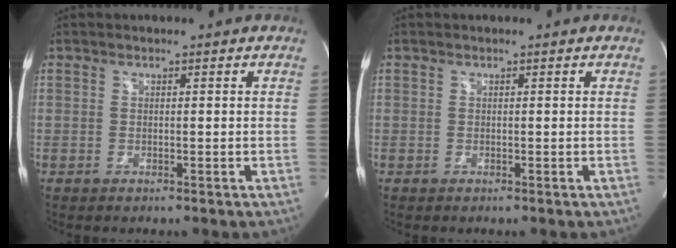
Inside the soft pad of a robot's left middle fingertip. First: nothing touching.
{"total": 0.0}